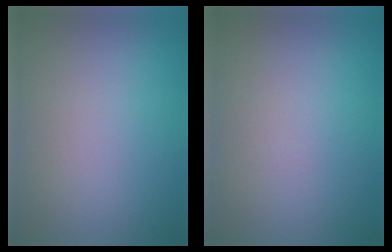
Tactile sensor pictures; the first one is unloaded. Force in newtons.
{"total": 0.0}